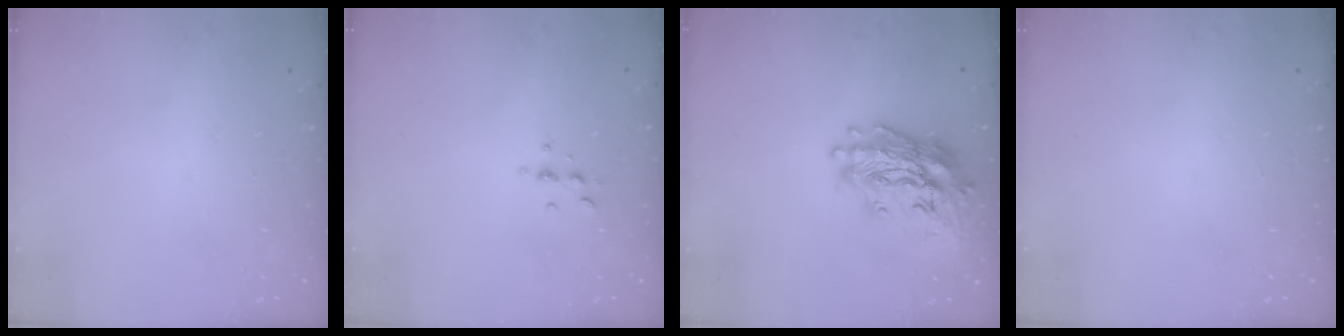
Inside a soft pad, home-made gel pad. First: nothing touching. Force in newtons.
{"total": 3.9, "press": 3.9, "slide": 0.6}
{"total": 19.7, "press": 19.5, "slide": 2.7}
{"total": 0.0}